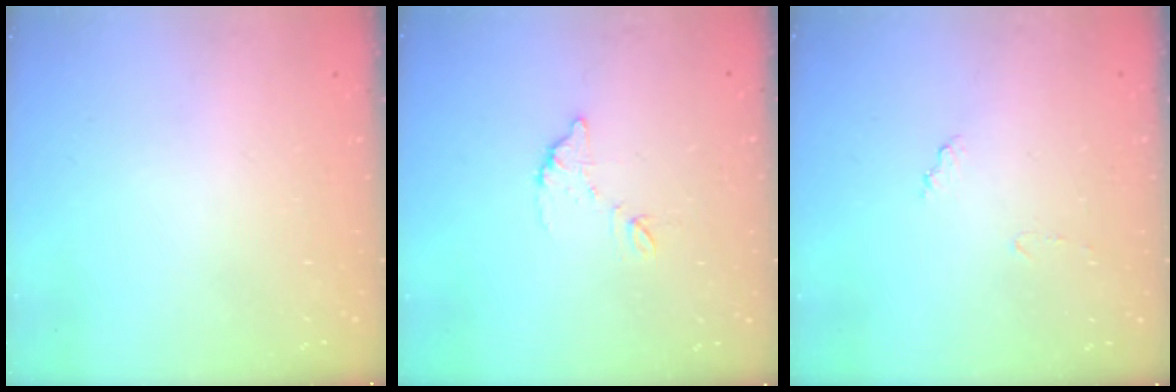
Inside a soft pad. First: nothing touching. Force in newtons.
{"total": 8.0, "press": 8.0, "slide": 0.4}
{"total": 6.9, "press": 6.9, "slide": 0.5}